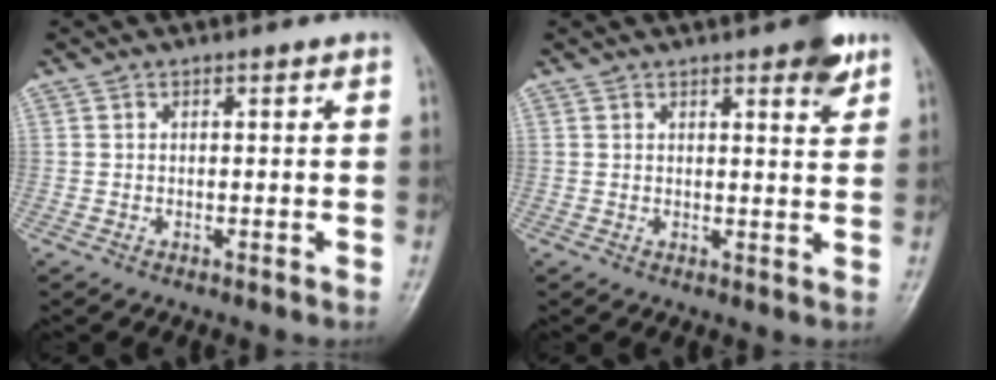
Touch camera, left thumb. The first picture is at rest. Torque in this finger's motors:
{"motor_torque": [0.96, 0.35, 0.54, -0.73, 0.02]}